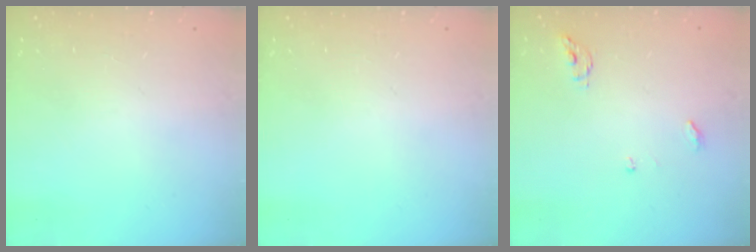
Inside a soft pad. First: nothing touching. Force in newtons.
{"total": 0.0}
{"total": 4.6, "press": 4.6, "slide": 0.3}